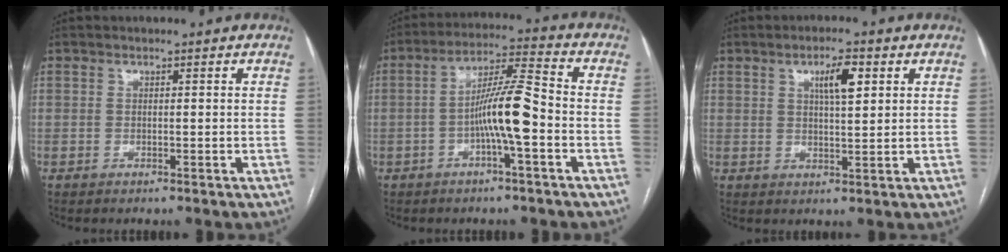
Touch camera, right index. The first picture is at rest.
{"total": 9.2, "force": [-2.5, 0.4, 8.8], "torque": [-0.163, 0.017, -0.046]}
{"total": 5.1, "force": [2.1, 1.1, 4.5], "torque": [-0.075, 0.004, 0.037]}